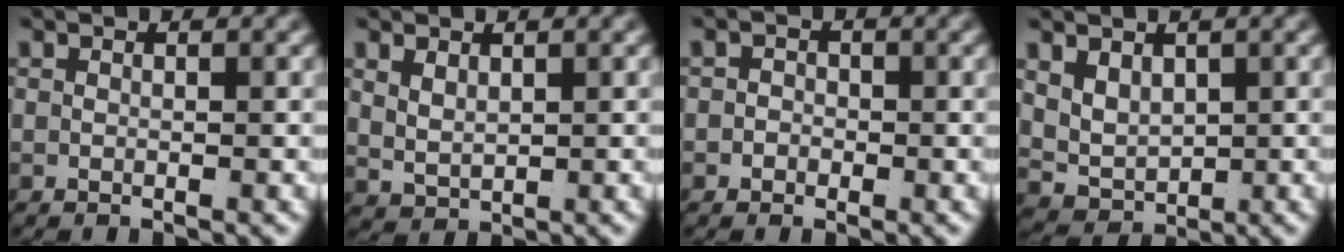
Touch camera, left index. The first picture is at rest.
{"total": 2.2, "force": [0.9, 1.6, 1.3], "torque": [-0.036, -0.013, 0.033]}
{"total": 1.5, "force": [-0.9, 1.2, 0.1], "torque": [0.008, -0.007, -0.016]}
{"total": 6.3, "force": [0.6, 5.5, 3.1], "torque": [-0.083, -0.029, 0.019]}